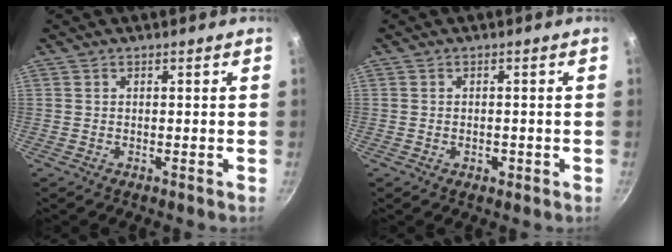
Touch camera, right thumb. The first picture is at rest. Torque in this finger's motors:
{"motor_torque": [-0.28, 0.10, -0.66, 0.21, -0.02]}